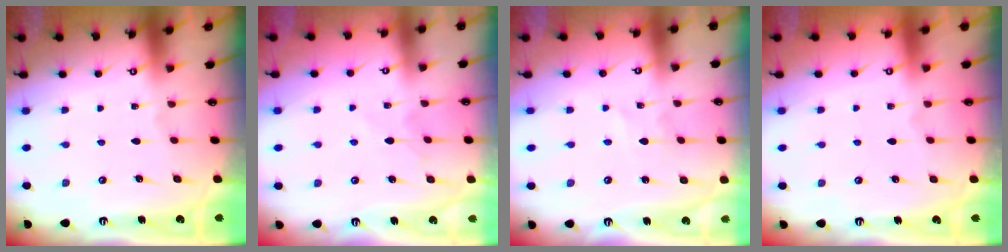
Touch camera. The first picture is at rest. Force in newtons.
{"total": 5.1, "press": 5.0, "slide": 0.7}
{"total": 2.6, "press": 2.5, "slide": 0.4}
{"total": 0.5, "press": 0.5, "slide": 0.1}